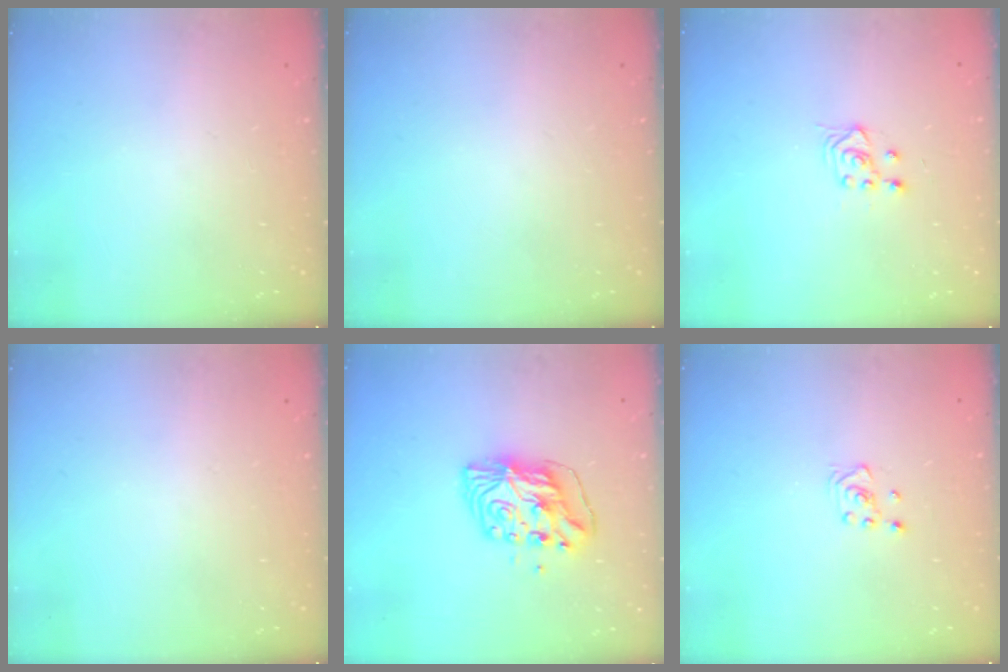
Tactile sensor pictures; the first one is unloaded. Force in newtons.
{"total": 0.0}
{"total": 3.2, "press": 2.9, "slide": 1.4}
{"total": 0.0}
{"total": 9.3, "press": 9.3, "slide": 0.8}
{"total": 2.8, "press": 2.6, "slide": 1.0}